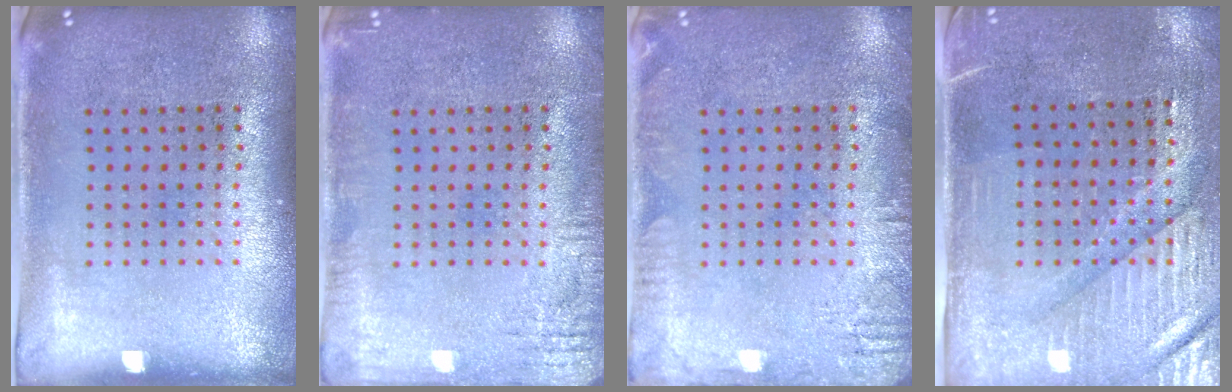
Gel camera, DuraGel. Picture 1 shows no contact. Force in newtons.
{"total": 2.3, "press": 2.3, "slide": 0.3}
{"total": 2.2, "press": 2.2, "slide": 0.3}
{"total": 3.3, "press": 2.9, "slide": 1.5}